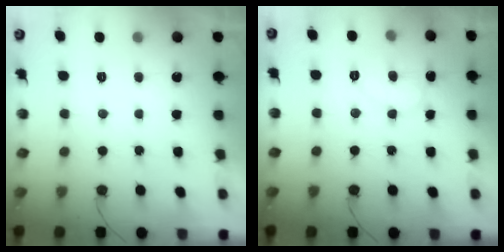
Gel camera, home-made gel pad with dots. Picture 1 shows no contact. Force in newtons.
{"total": 7.5, "press": 7.5, "slide": 0.4}